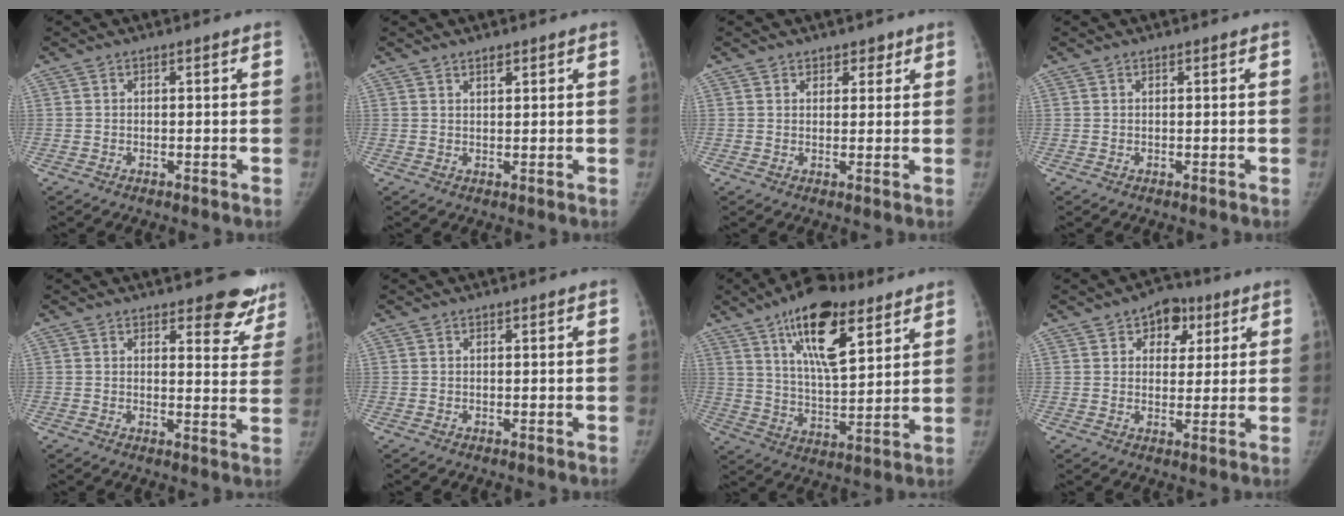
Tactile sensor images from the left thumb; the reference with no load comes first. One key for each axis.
{"total": 1.6, "fx": 1.2, "fy": 0.7, "fz": 0.8, "tx": -0.006, "ty": -0.008, "tz": 0.020}
{"total": 2.7, "fx": 1.8, "fy": 1.8, "fz": 0.8, "tx": 0.016, "ty": -0.010, "tz": 0.024}
{"total": 0.0}
{"total": 8.4, "fx": 6.9, "fy": 3.4, "fz": 3.5, "tx": 0.003, "ty": -0.046, "tz": 0.069}
{"total": 0.0}
{"total": 17.5, "fx": 9.7, "fy": 6.9, "fz": 12.9, "tx": -0.182, "ty": -0.042, "tz": 0.164}
{"total": 7.4, "fx": 3.5, "fy": 5.1, "fz": 4.0, "tx": -0.014, "ty": -0.008, "tz": 0.045}